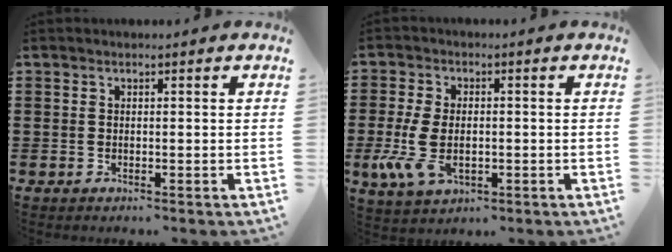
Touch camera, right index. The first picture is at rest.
{"total": 7.2, "force": [-1.6, 4.1, 5.7], "torque": [-0.147, -0.010, -0.034]}